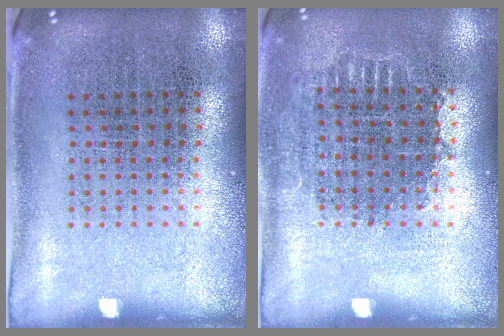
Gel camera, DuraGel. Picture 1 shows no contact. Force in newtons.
{"total": 0.8, "press": 0.7, "slide": 0.3}